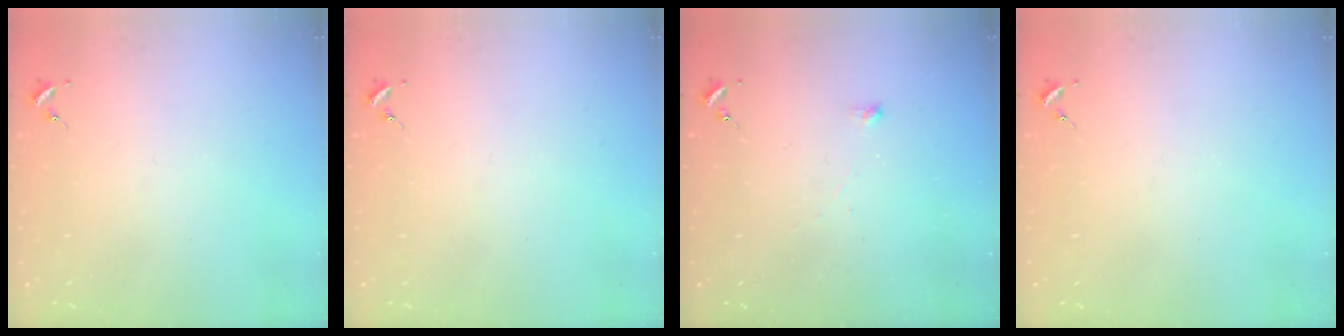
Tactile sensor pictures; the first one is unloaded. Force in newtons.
{"total": 0.0}
{"total": 2.6, "press": 2.6, "slide": 0.1}
{"total": 0.0}